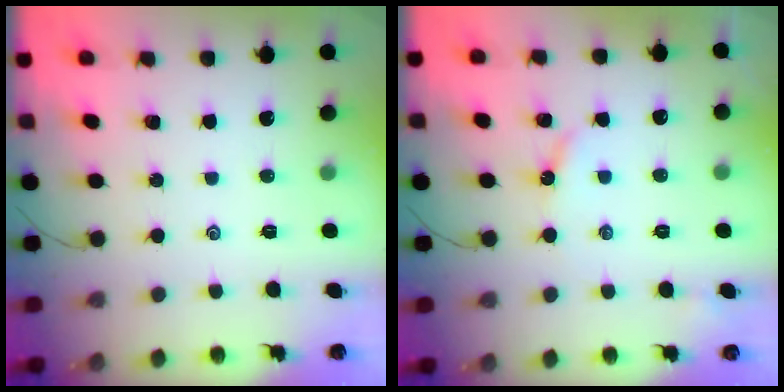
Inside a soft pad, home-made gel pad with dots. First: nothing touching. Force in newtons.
{"total": 3.3, "press": 3.3, "slide": 0.4}